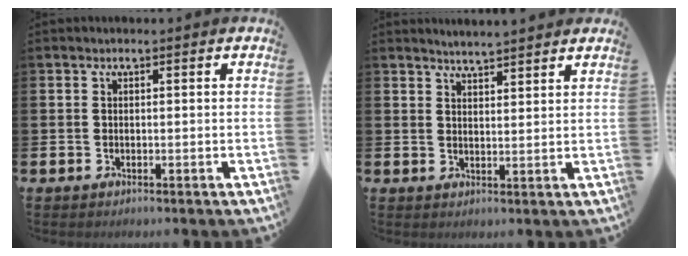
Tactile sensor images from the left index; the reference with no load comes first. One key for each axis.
{"total": 3.4, "fx": 3.4, "fy": -0.2, "fz": -0.2, "tx": -0.004, "ty": -0.019, "tz": 0.062}